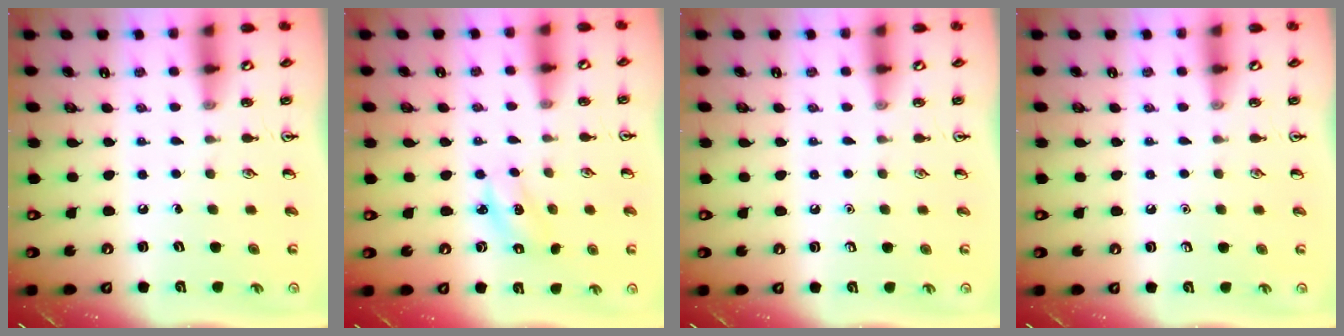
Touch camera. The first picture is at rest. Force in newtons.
{"total": 2.1, "press": 2.0, "slide": 0.7}
{"total": 0.0}
{"total": 0.0}